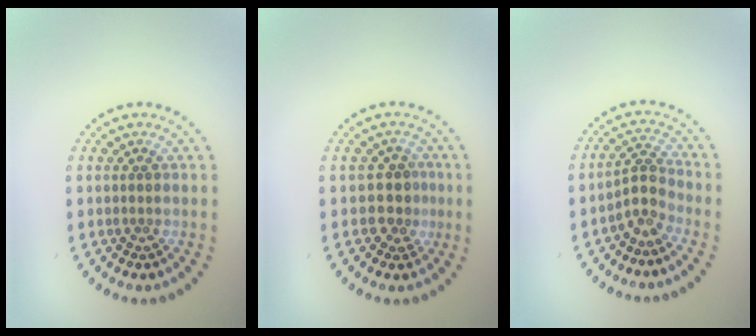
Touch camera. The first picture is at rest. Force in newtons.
{"total": 2.4, "press": 2.1, "slide": 1.2}
{"total": 2.4, "press": 1.6, "slide": 1.8}